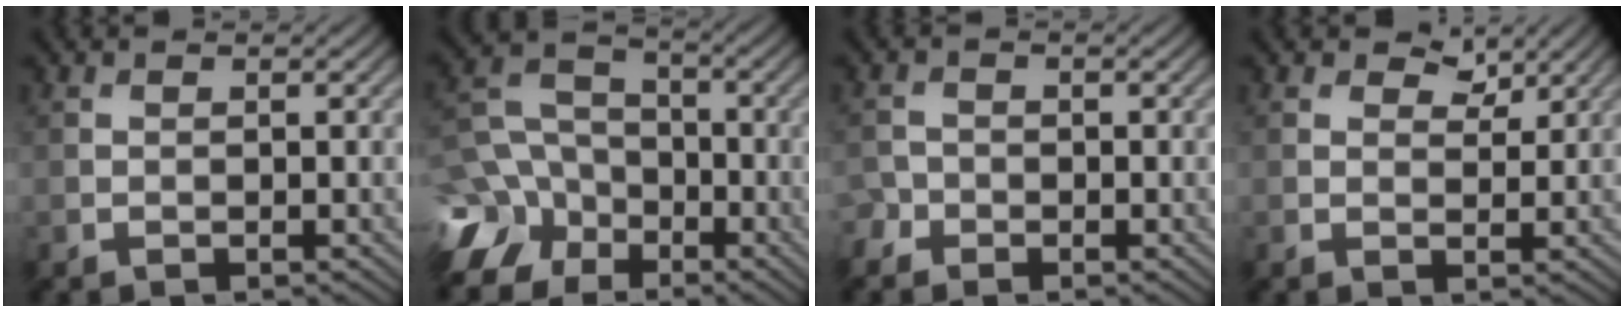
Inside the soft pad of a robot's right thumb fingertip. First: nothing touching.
{"total": 10.6, "force": [-5.0, 8.2, 4.4], "torque": [-0.119, -0.017, -0.122]}
{"total": 1.7, "force": [-1.2, 1.1, 0.1], "torque": [-0.002, 0.001, -0.033]}
{"total": 2.9, "force": [2.0, 1.5, 1.5], "torque": [-0.022, -0.004, 0.033]}